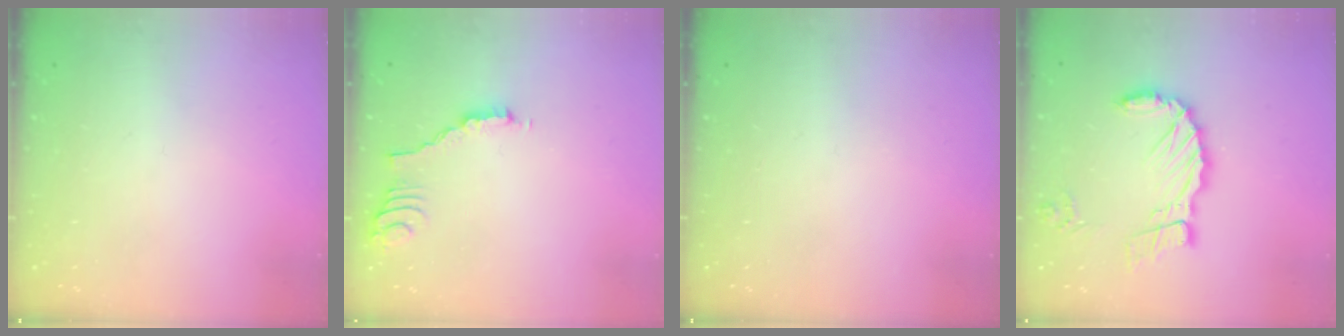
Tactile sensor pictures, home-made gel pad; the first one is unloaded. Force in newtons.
{"total": 2.0, "press": 2.0, "slide": 0.5}
{"total": 0.0}
{"total": 10.9, "press": 10.9, "slide": 0.8}